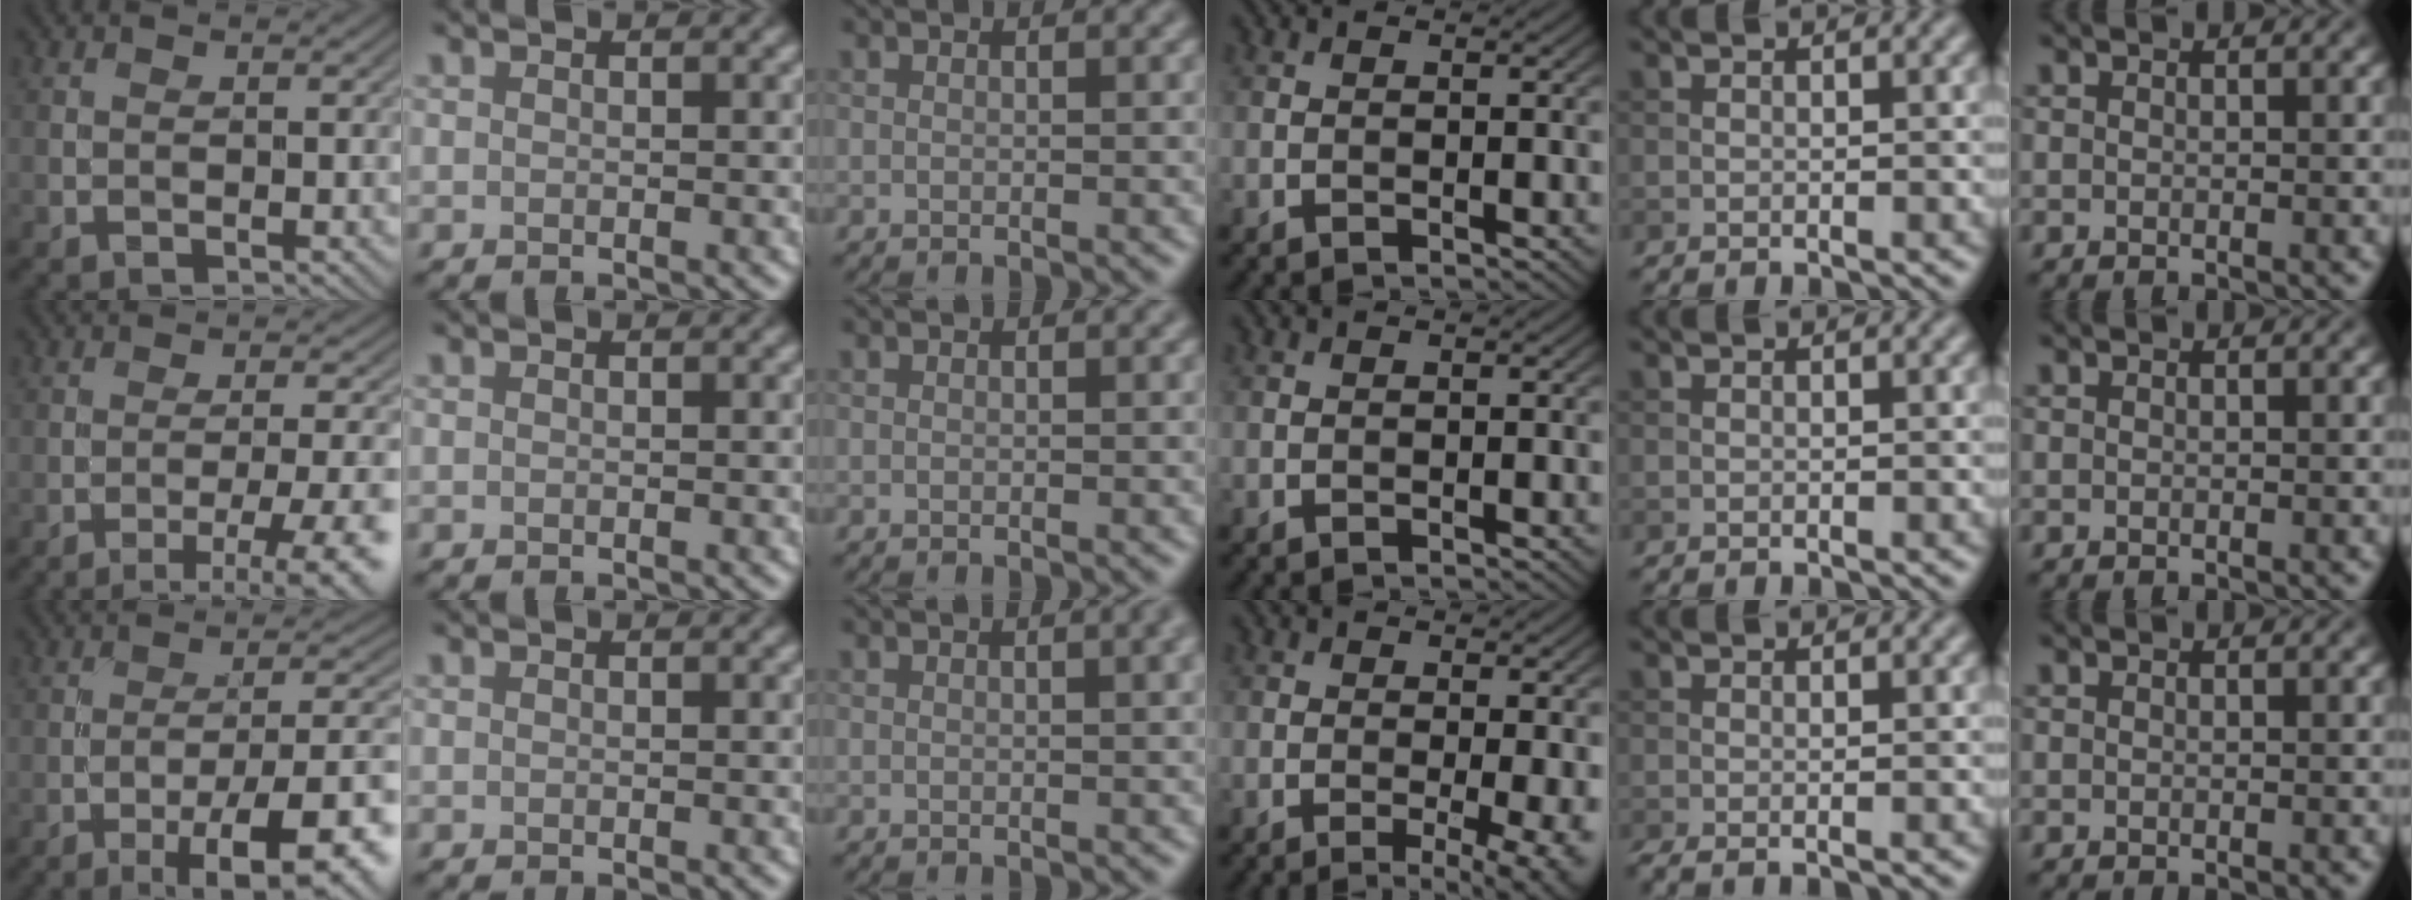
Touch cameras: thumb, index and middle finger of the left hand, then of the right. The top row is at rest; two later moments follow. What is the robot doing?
{"motion": "screw", "object": "dispenser bottle"}